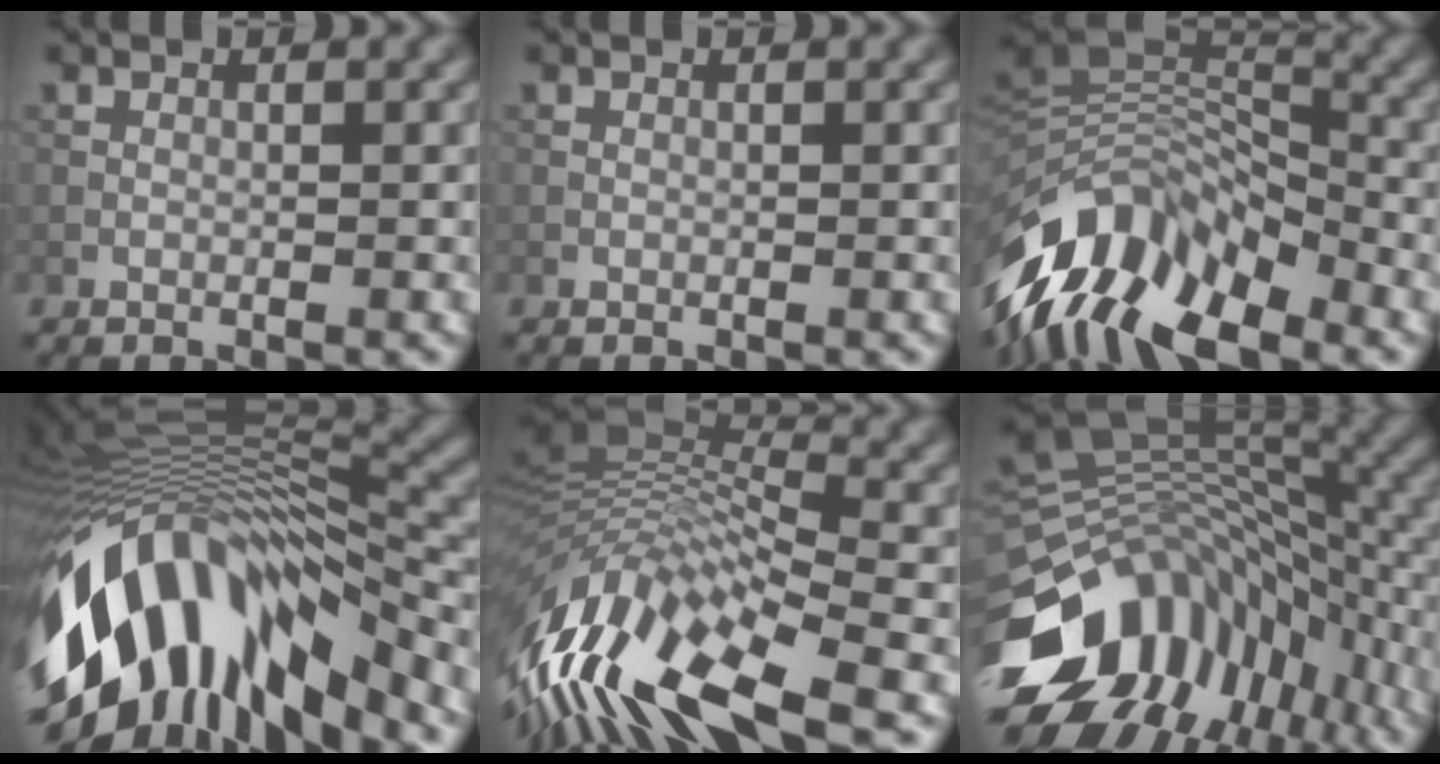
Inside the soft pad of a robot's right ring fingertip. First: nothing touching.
{"total": 0.0}
{"total": 12.2, "force": [-6.8, 6.5, 7.8], "torque": [-0.149, 0.018, -0.127]}
{"total": 15.7, "force": [-7.1, 6.9, 12.1], "torque": [-0.235, 0.011, -0.119]}
{"total": 13.7, "force": [-5.8, 4.9, 11.4], "torque": [-0.232, 0.017, -0.102]}
{"total": 14.4, "force": [-6.1, 9.4, 9.1], "torque": [-0.180, 0.006, -0.106]}